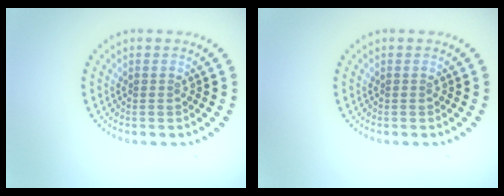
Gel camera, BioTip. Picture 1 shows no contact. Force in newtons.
{"total": 0.0}